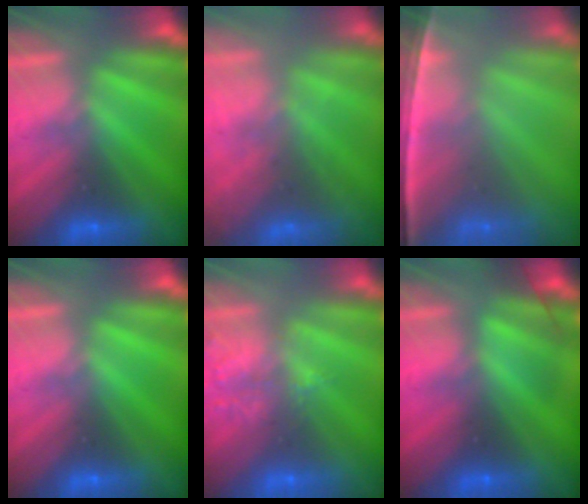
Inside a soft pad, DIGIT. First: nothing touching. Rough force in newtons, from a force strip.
{"total": 5.7}
{"total": 7.2}
{"total": 0.0}
{"total": 1.6}
{"total": 3.1}